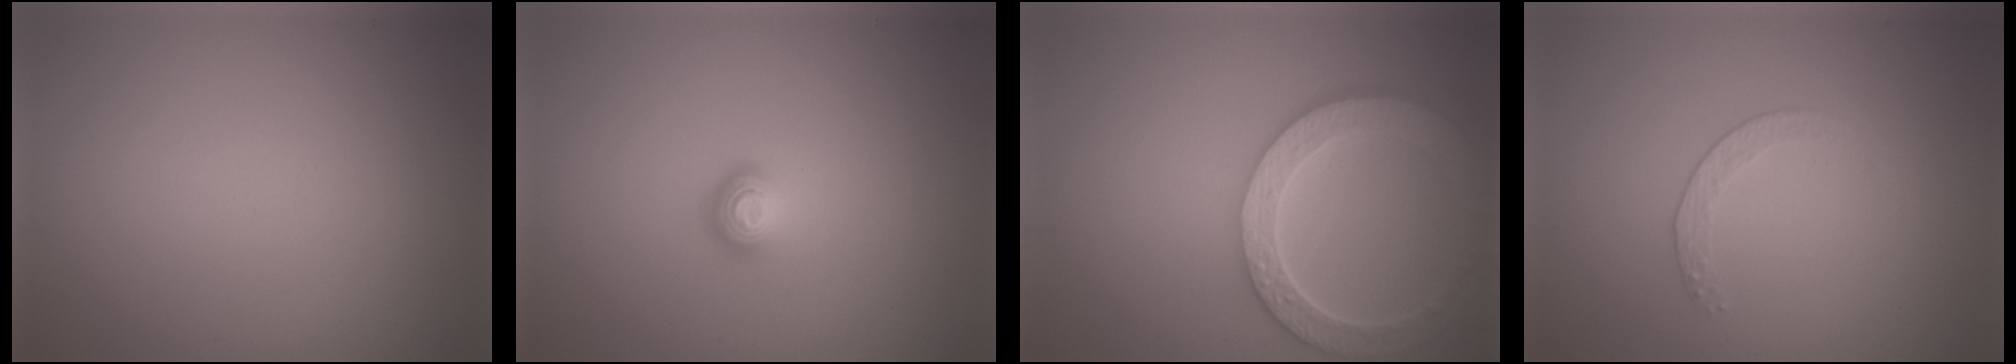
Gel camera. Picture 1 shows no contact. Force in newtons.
{"total": 1.8, "press": 1.1, "slide": 1.5}
{"total": 5.9, "press": 5.3, "slide": 2.8}
{"total": 1.4, "press": 0.7, "slide": 1.2}